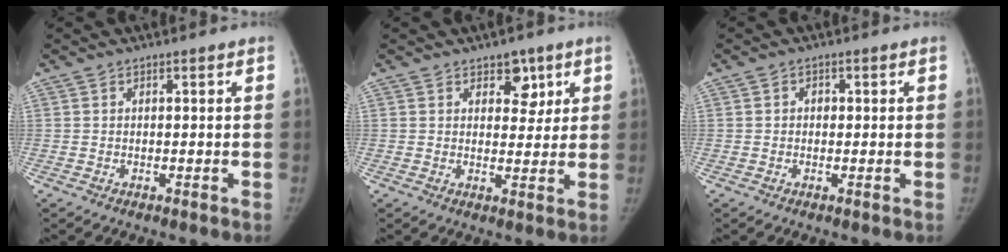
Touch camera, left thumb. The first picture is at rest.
{"total": 5.0, "force": [2.7, 3.4, 2.4], "torque": [0.003, -0.013, 0.037]}
{"total": 1.3, "force": [0.0, 1.2, 0.5], "torque": [0.001, 0.004, -0.006]}